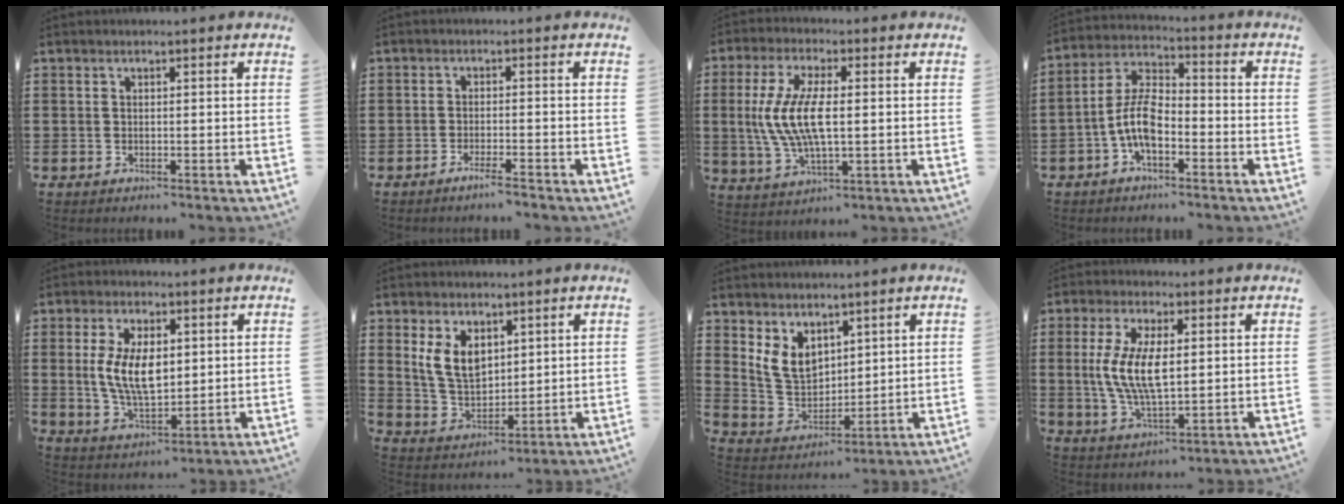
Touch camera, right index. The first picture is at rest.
{"total": 2.2, "force": [-1.9, -0.2, 1.1], "torque": [-0.017, 0.000, -0.035]}
{"total": 9.7, "force": [0.1, 3.6, 9.0], "torque": [-0.204, -0.006, -0.007]}
{"total": 7.8, "force": [-2.8, 3.6, 6.3], "torque": [-0.157, -0.001, -0.063]}
{"total": 9.1, "force": [1.1, 4.7, 7.6], "torque": [-0.153, 0.005, 0.017]}
{"total": 7.3, "force": [2.7, 4.7, 4.9], "torque": [-0.125, 0.008, 0.047]}
{"total": 7.1, "force": [3.6, 5.1, 3.4], "torque": [-0.101, 0.000, 0.067]}
{"total": 9.0, "force": [0.7, 3.7, 8.2], "torque": [-0.174, 0.003, 0.009]}